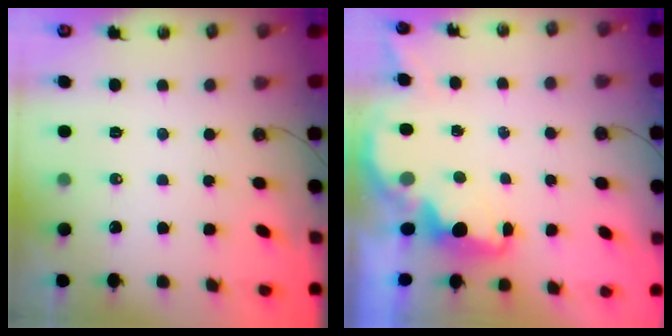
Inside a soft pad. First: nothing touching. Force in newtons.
{"total": 2.3, "press": 2.2, "slide": 0.8}